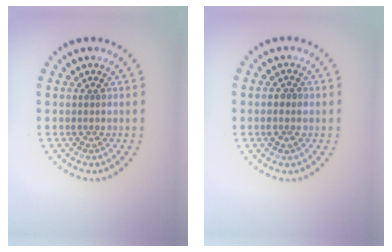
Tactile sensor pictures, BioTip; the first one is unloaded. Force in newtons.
{"total": 1.4, "press": 1.3, "slide": 0.4}